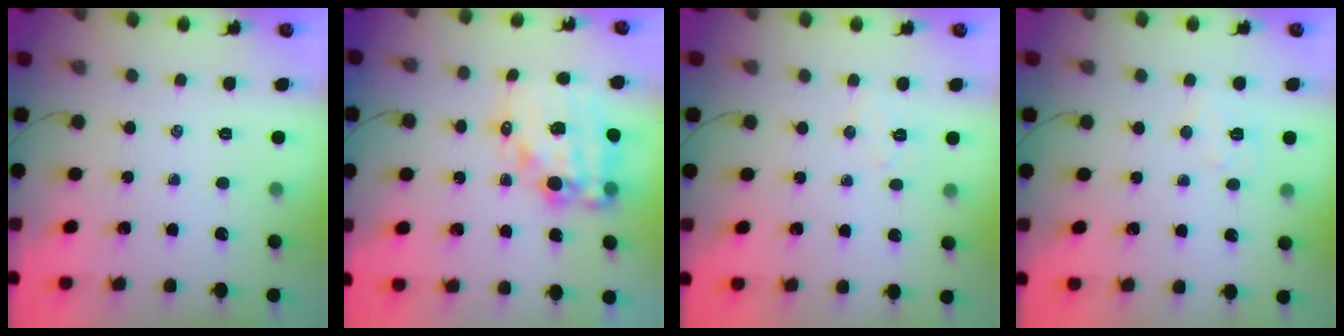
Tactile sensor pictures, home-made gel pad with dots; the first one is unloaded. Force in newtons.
{"total": 17.1, "press": 16.6, "slide": 4.1}
{"total": 5.1, "press": 5.0, "slide": 1.1}
{"total": 5.6, "press": 5.6, "slide": 0.7}